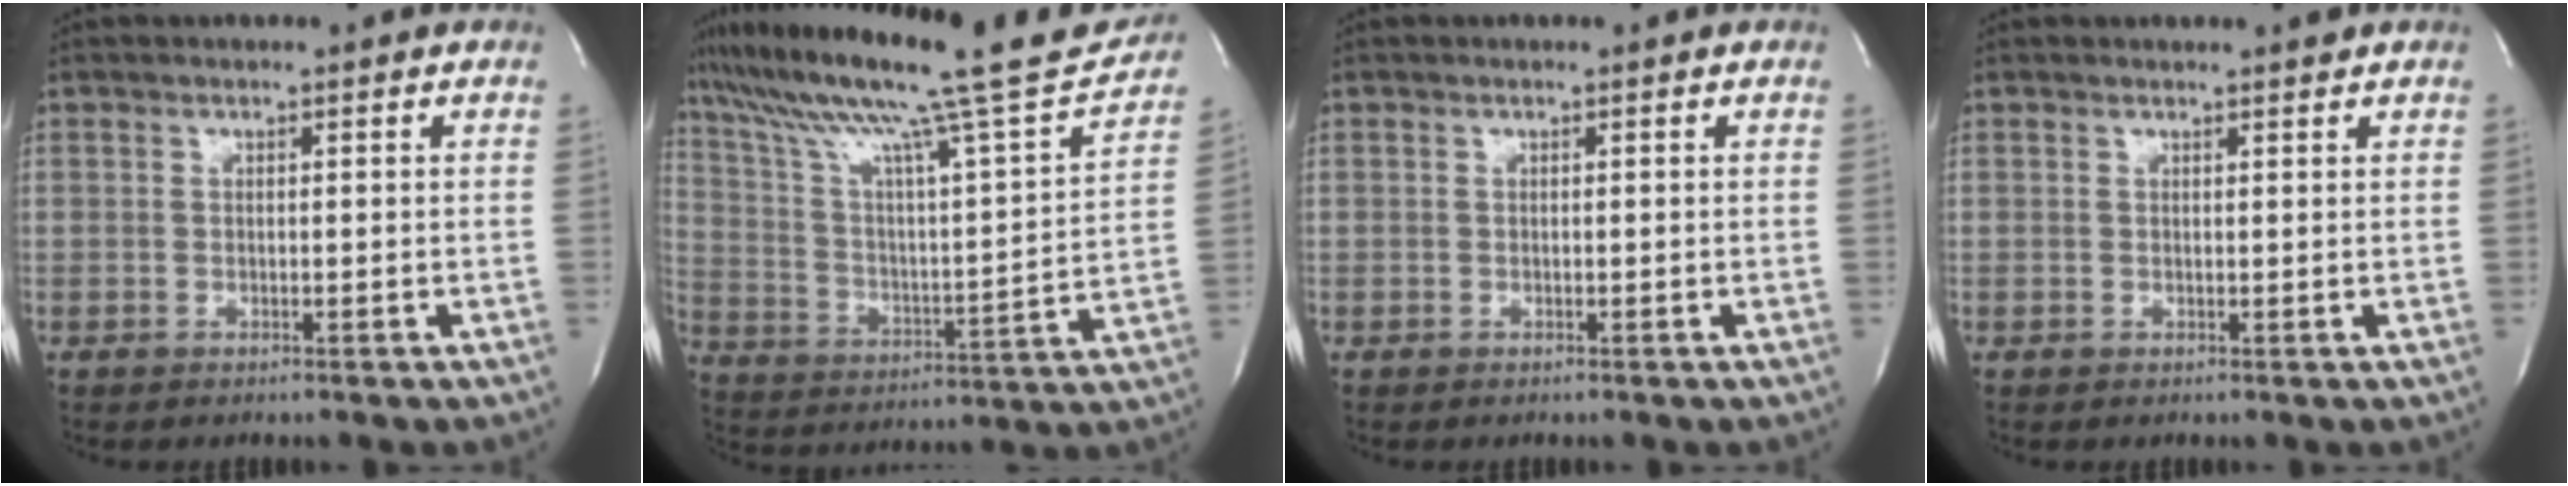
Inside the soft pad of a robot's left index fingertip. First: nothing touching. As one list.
[{"total": 25.3, "force": [20.9, 1.2, 14.1], "torque": [-0.241, -0.022, 0.310]}, {"total": 0.0}, {"total": 0.9, "force": [0.9, 0.0, 0.3], "torque": [-0.008, -0.004, 0.011]}]